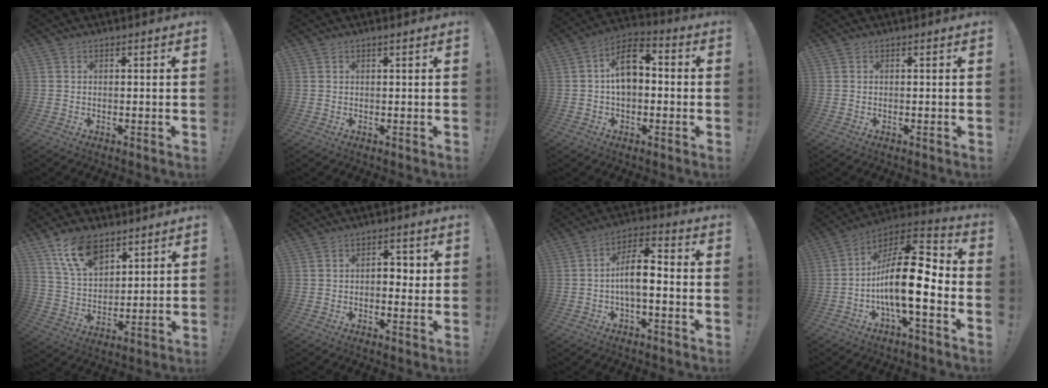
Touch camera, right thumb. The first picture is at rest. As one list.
[{"total": 0.5, "force": [0.3, -0.1, 0.4], "torque": [-0.017, 0.004, 0.007]}, {"total": 10.9, "force": [0.2, 6.9, 8.4], "torque": [-0.120, 0.017, 0.006]}, {"total": 0.0}, {"total": 13.2, "force": [8.7, 6.9, 7.0], "torque": [-0.129, -0.036, 0.166]}, {"total": 4.4, "force": [0.2, 3.2, 3.0], "torque": [-0.035, 0.005, -0.003]}, {"total": 9.8, "force": [-1.6, 4.1, 8.7], "torque": [-0.157, 0.012, -0.030]}, {"total": 19.9, "force": [-3.7, 7.0, 18.3], "torque": [-0.322, 0.018, -0.060]}]